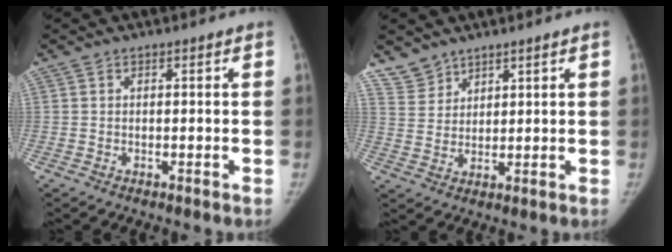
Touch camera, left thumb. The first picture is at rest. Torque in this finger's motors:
{"motor_torque": [0.29, -0.03, 0.41, -0.33, 0.05]}